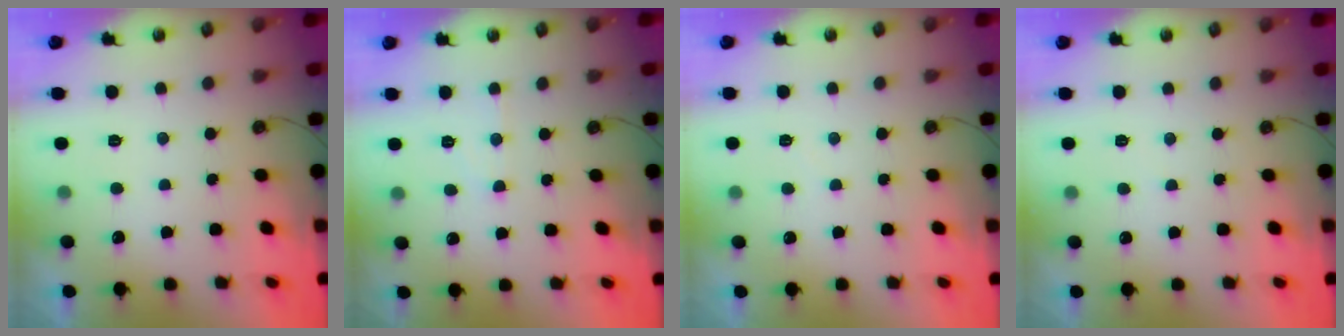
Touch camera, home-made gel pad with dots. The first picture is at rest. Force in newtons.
{"total": 5.4, "press": 5.4, "slide": 0.6}
{"total": 3.8, "press": 3.8, "slide": 0.4}
{"total": 2.5, "press": 2.5, "slide": 0.4}